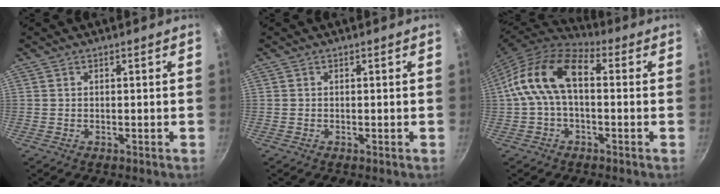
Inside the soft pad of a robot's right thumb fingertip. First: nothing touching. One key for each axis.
{"total": 0.0}
{"total": 14.1, "fx": 1.2, "fy": 7.9, "fz": 11.7, "tx": -0.221, "ty": 0.043, "tz": 0.011}